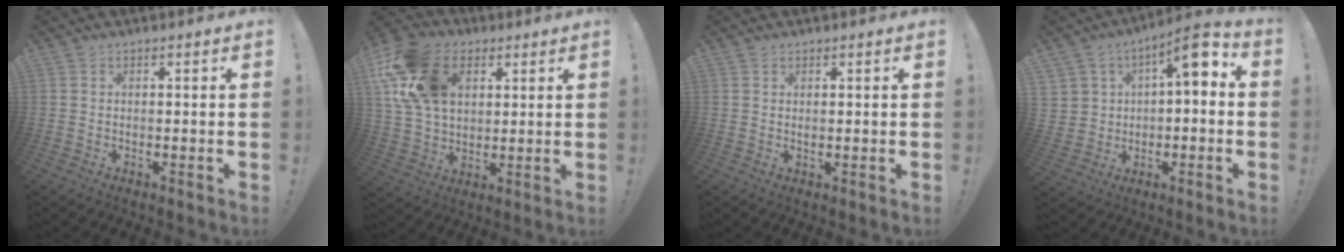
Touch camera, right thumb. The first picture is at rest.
{"total": 19.9, "force": [7.3, 13.9, 12.2], "torque": [-0.236, -0.021, 0.138]}
{"total": 0.7, "force": [0.5, 0.4, 0.3], "torque": [-0.001, -0.004, 0.008]}
{"total": 9.2, "force": [3.1, 6.1, 6.2], "torque": [-0.082, -0.018, 0.057]}